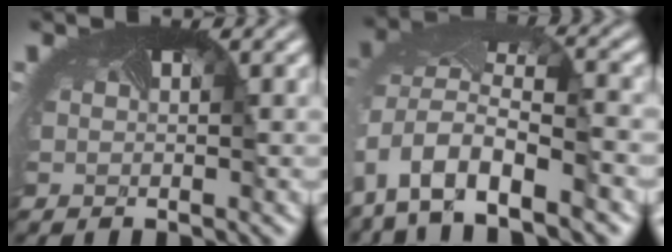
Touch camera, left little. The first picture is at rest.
{"total": 10.9, "force": [-6.1, 6.1, 6.6], "torque": [-0.174, -0.038, -0.077]}